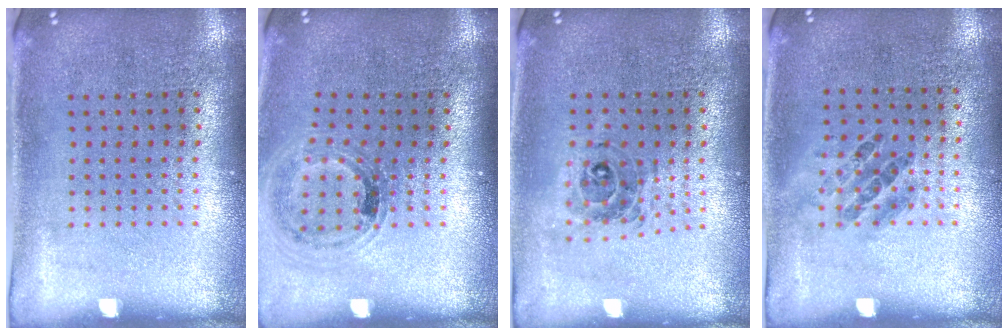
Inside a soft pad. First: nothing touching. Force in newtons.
{"total": 1.0, "press": 1.0, "slide": 0.2}
{"total": 0.8, "press": 0.8, "slide": 0.1}
{"total": 0.9, "press": 0.6, "slide": 0.6}